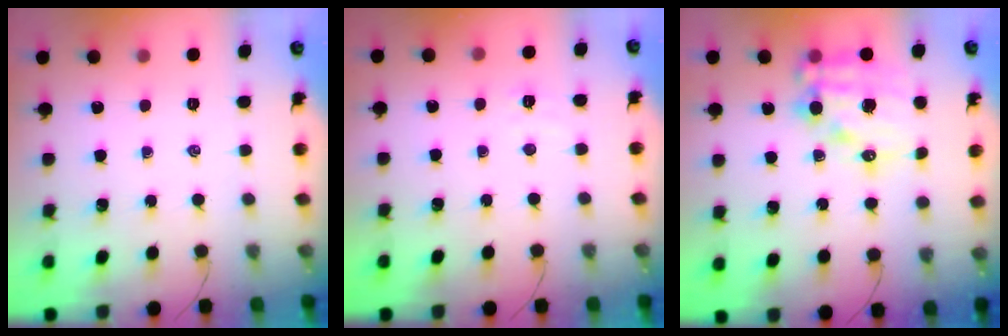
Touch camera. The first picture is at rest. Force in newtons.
{"total": 3.1, "press": 2.9, "slide": 1.0}
{"total": 14.9, "press": 14.5, "slide": 3.4}